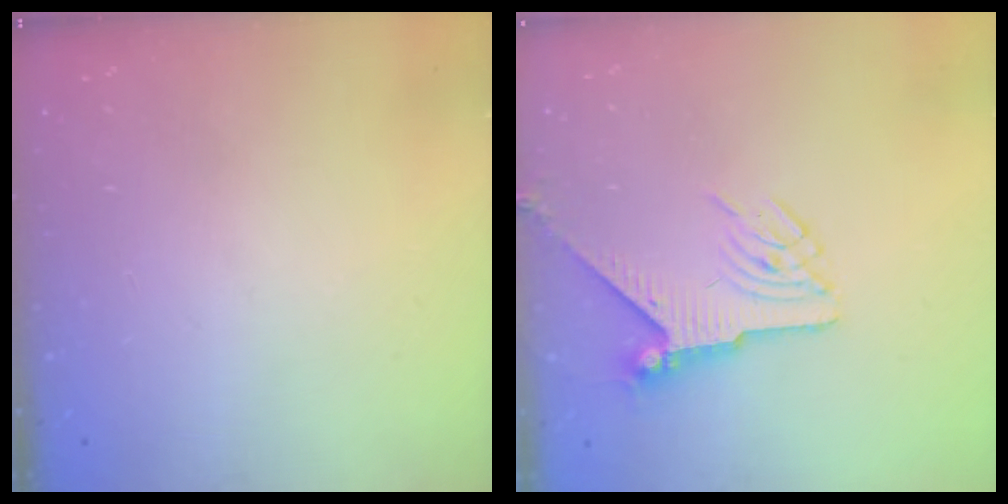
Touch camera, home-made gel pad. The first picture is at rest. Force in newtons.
{"total": 6.7, "press": 6.7, "slide": 0.1}